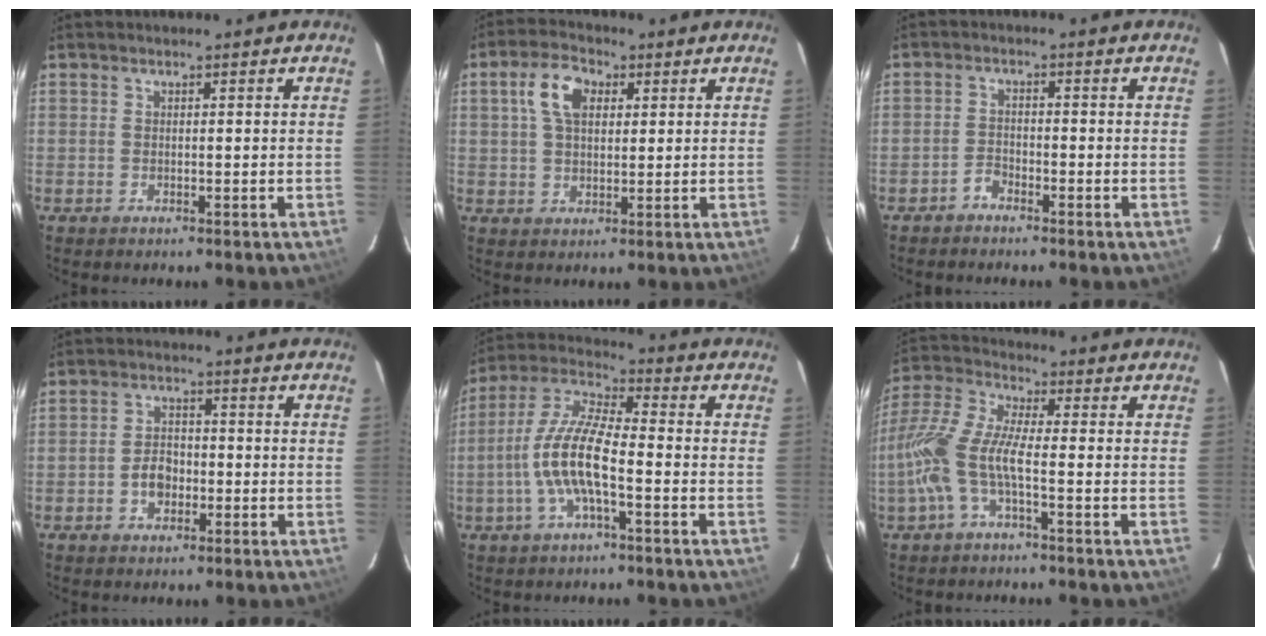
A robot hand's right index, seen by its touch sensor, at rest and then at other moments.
{"total": 7.0, "force": [2.3, 4.2, 5.1], "torque": [-0.097, 0.021, 0.042]}
{"total": 2.1, "force": [-1.9, 0.8, 0.4], "torque": [-0.007, 0.004, -0.037]}
{"total": 4.5, "force": [-1.6, 3.2, 2.7], "torque": [-0.054, 0.010, -0.025]}
{"total": 11.8, "force": [-3.3, 3.0, 10.9], "torque": [-0.228, 0.004, -0.066]}
{"total": 10.8, "force": [-3.4, 2.2, 10.0], "torque": [-0.223, 0.002, -0.071]}